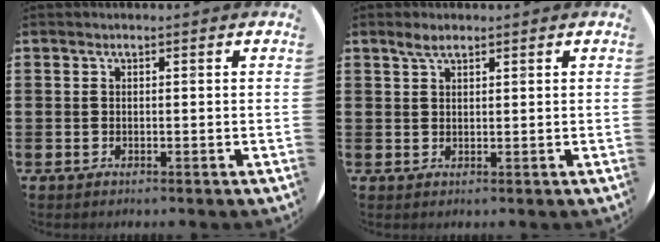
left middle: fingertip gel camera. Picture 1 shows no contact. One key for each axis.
{"total": 2.2, "fx": 1.6, "fy": 0.7, "fz": 1.2, "tx": -0.018, "ty": 0.002, "tz": 0.028}